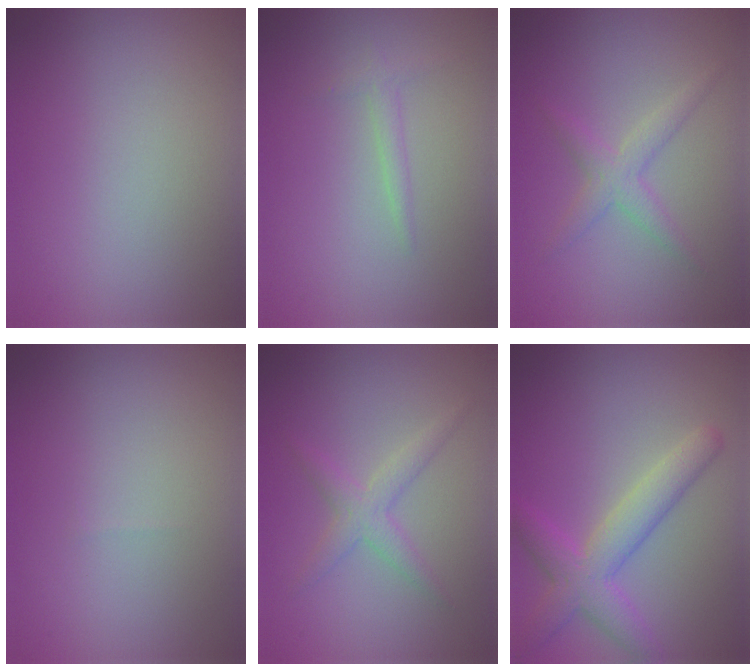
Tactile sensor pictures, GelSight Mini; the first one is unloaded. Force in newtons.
{"total": 1.1, "press": 1.1, "slide": 0.0}
{"total": 2.2, "press": 2.2, "slide": 0.1}
{"total": 0.0}
{"total": 2.2, "press": 2.2, "slide": 0.1}
{"total": 4.5, "press": 4.5, "slide": 0.3}